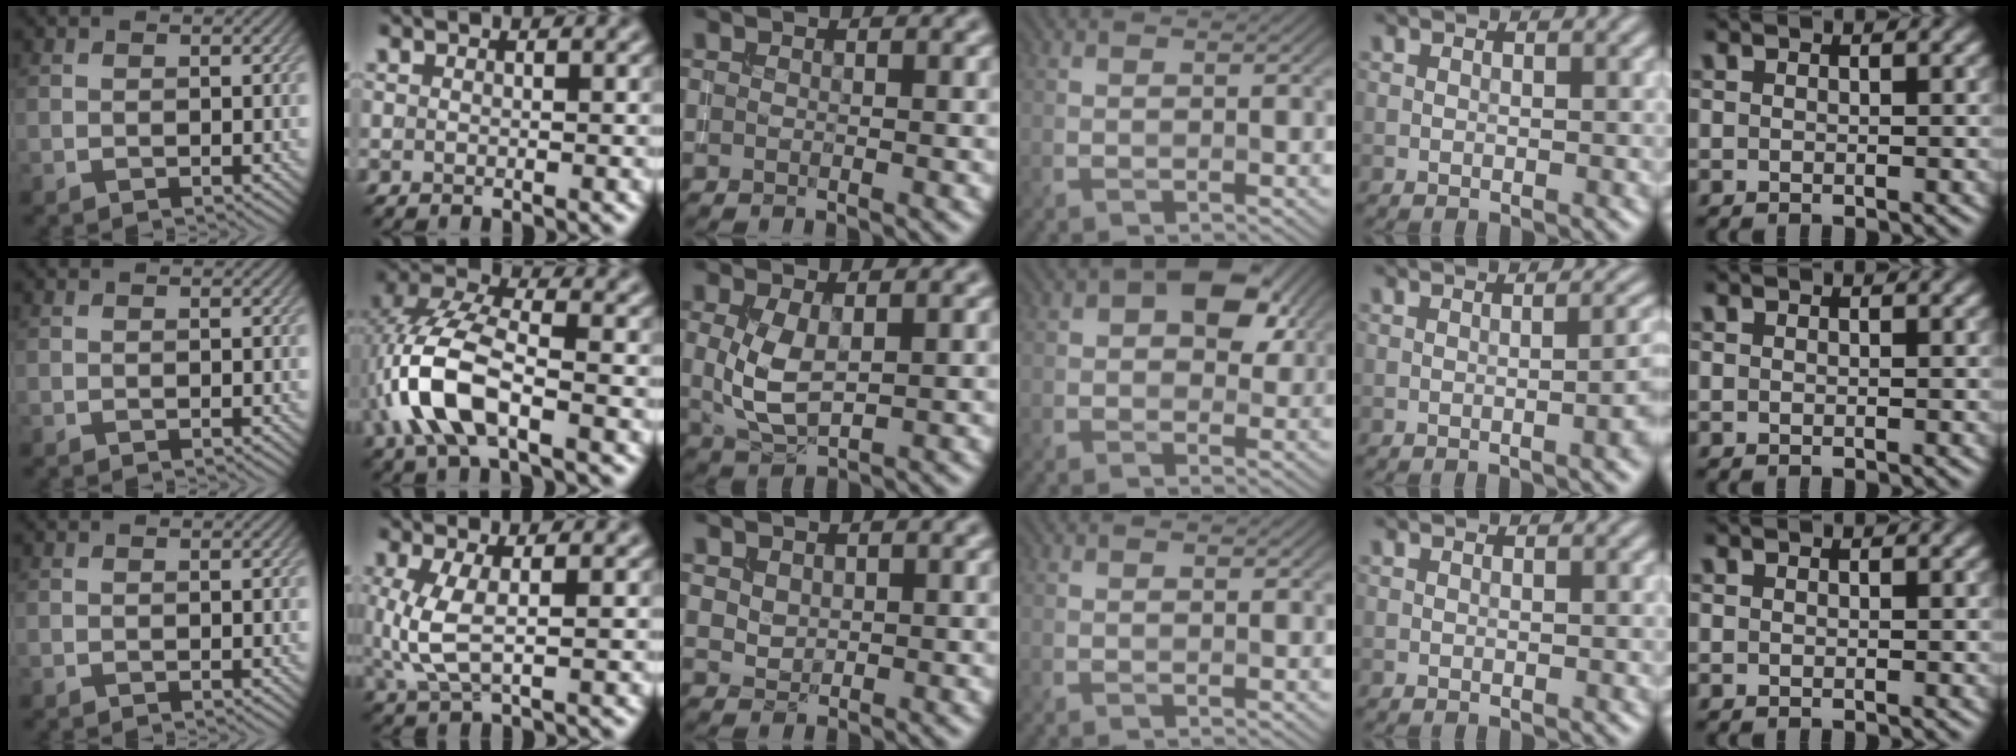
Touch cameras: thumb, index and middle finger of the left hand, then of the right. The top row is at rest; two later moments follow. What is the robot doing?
{"motion": "extract", "object": "drawer"}